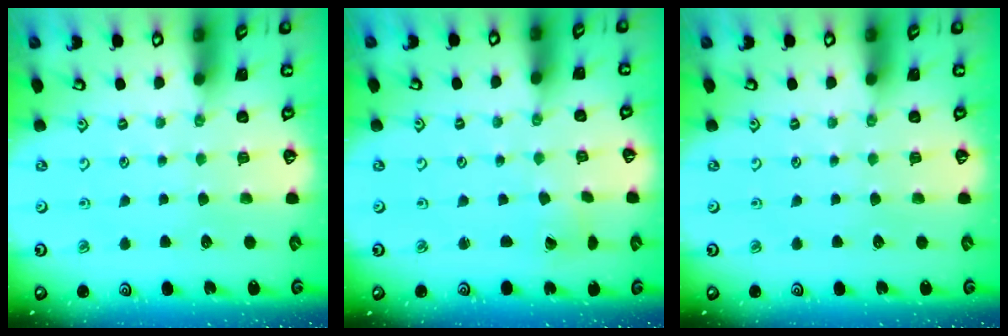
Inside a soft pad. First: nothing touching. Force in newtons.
{"total": 1.7, "press": 1.7, "slide": 0.0}
{"total": 0.0}